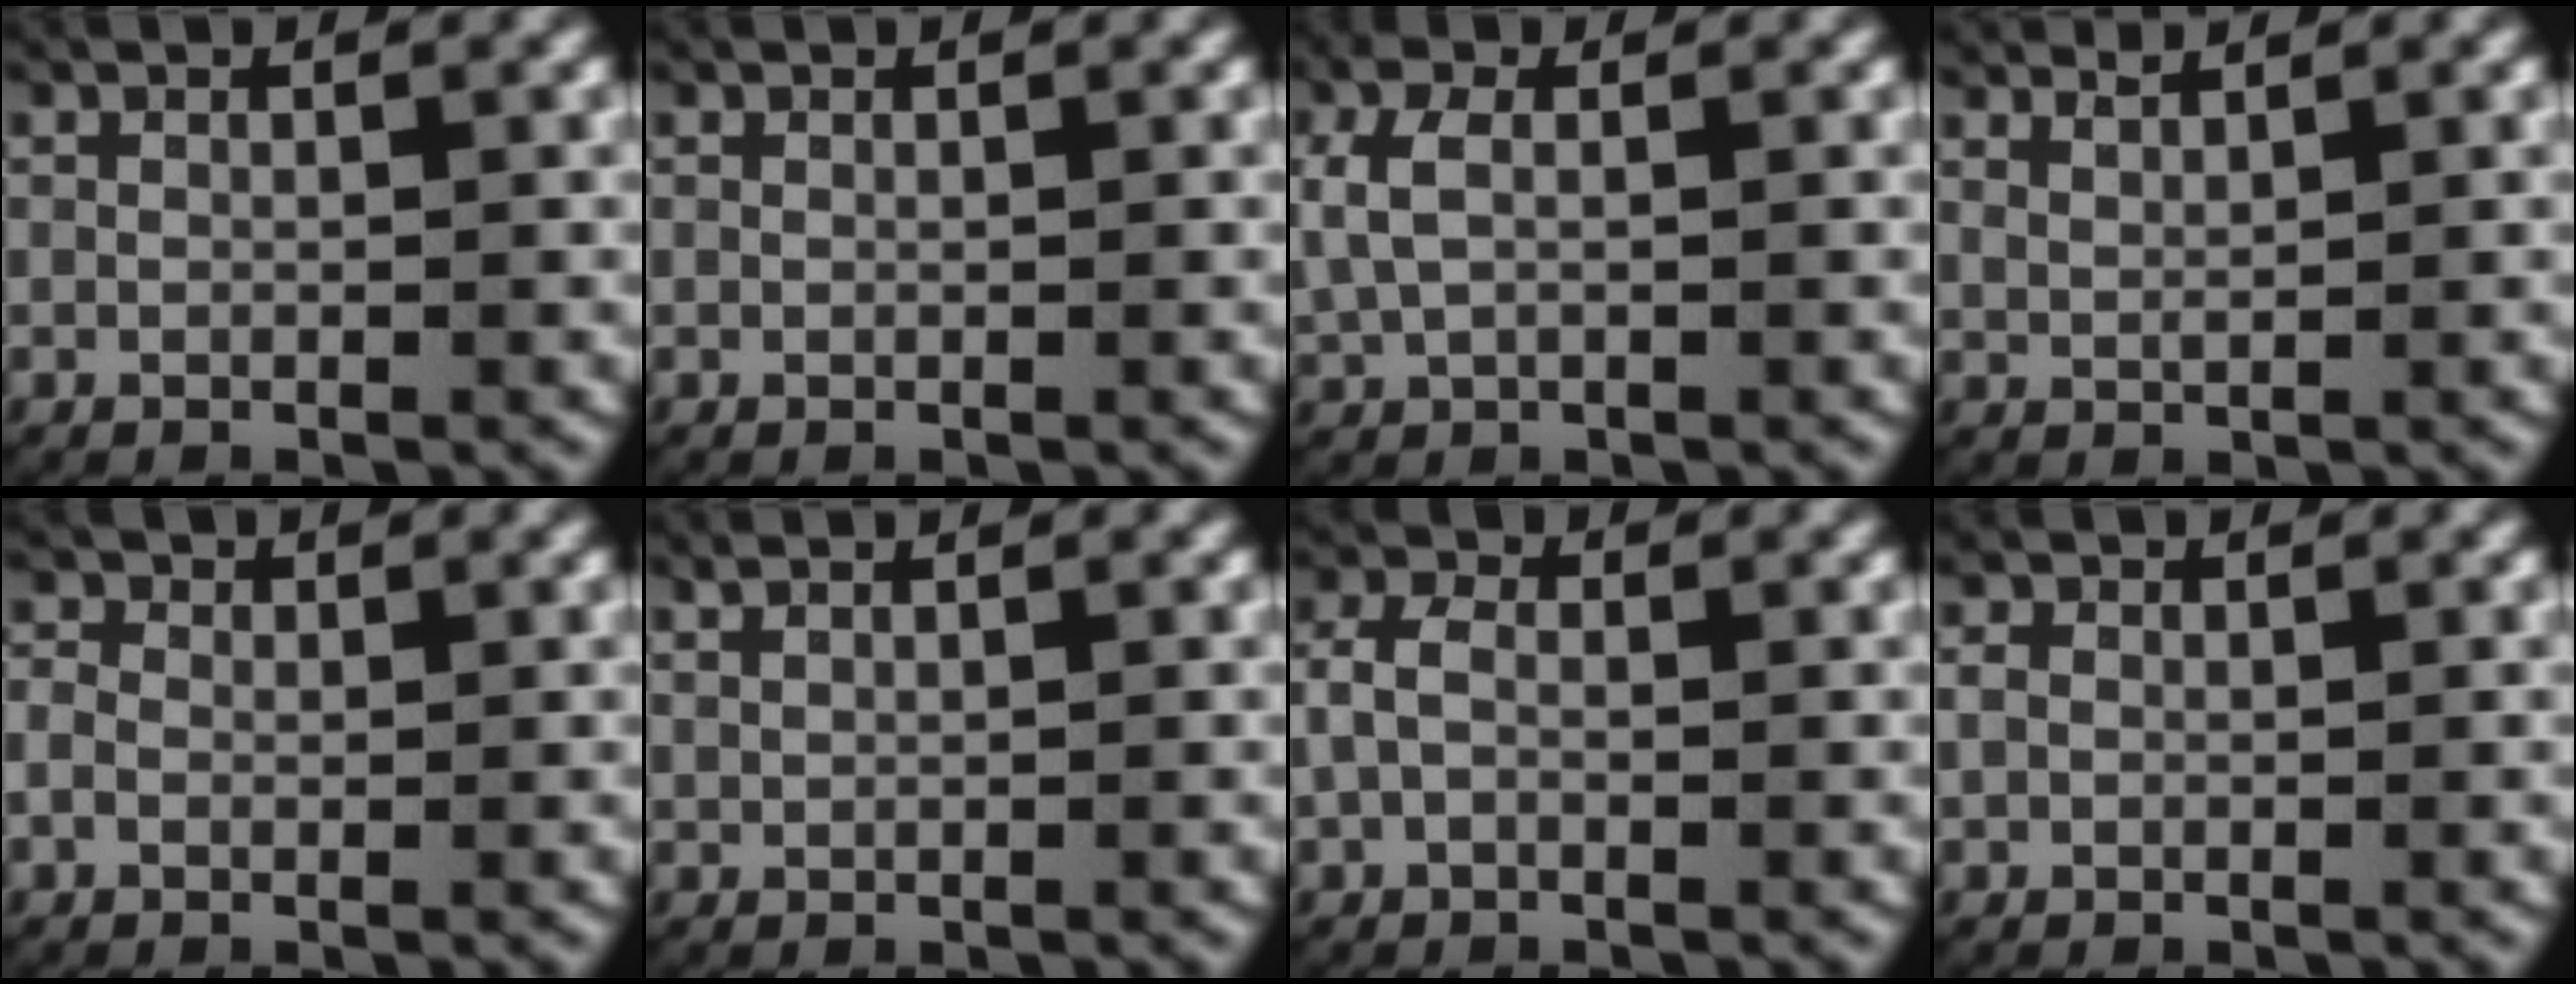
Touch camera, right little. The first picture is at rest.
{"total": 0.0}
{"total": 3.2, "force": [0.5, 2.3, 2.3], "torque": [-0.066, 0.001, 0.012]}
{"total": 1.6, "force": [1.6, 0.2, 0.4], "torque": [-0.014, -0.004, 0.033]}
{"total": 1.7, "force": [-0.2, 1.5, 0.8], "torque": [-0.022, -0.005, -0.003]}
{"total": 1.3, "force": [1.1, 0.3, 0.7], "torque": [-0.017, 0.003, 0.023]}
{"total": 2.5, "force": [-0.2, 1.9, 1.6], "torque": [-0.044, 0.000, -0.006]}
{"total": 1.1, "force": [0.0, 0.9, 0.6], "torque": [-0.017, 0.001, 0.002]}